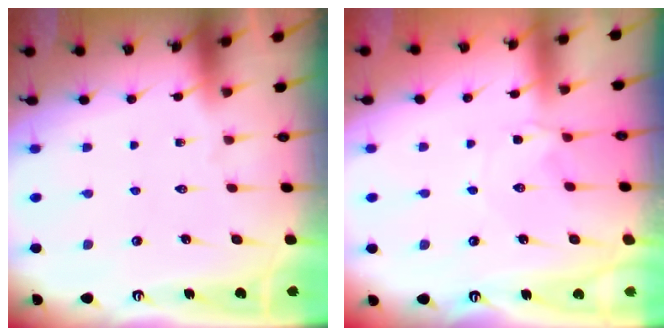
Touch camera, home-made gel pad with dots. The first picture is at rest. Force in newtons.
{"total": 1.2, "press": 1.1, "slide": 0.2}